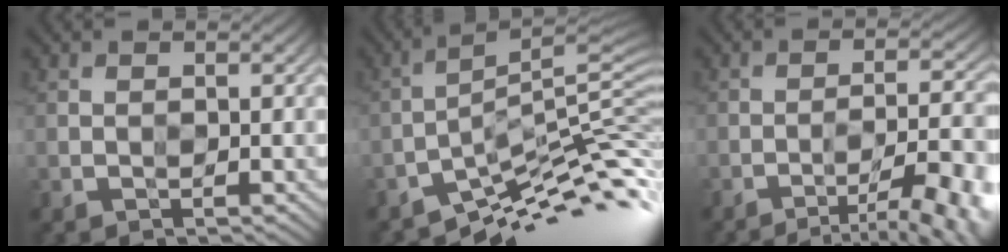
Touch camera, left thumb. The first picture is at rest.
{"total": 10.0, "force": [-6.5, 1.8, 7.4], "torque": [-0.119, 0.005, -0.115]}
{"total": 12.6, "force": [-7.8, 3.1, 9.3], "torque": [-0.126, 0.008, -0.102]}